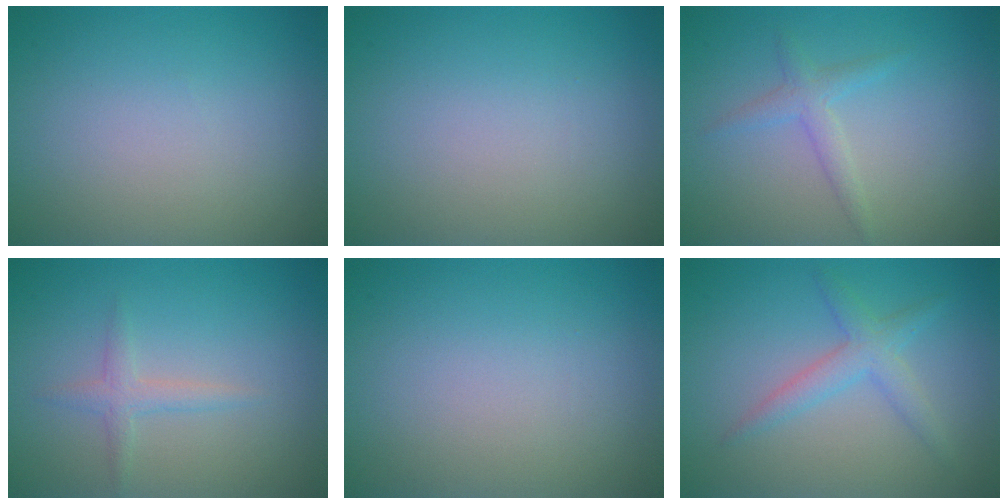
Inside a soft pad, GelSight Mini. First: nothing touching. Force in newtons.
{"total": 0.0}
{"total": 1.7, "press": 1.7, "slide": 0.1}
{"total": 1.5, "press": 1.5, "slide": 0.1}
{"total": 0.0}
{"total": 2.5, "press": 2.5, "slide": 0.1}